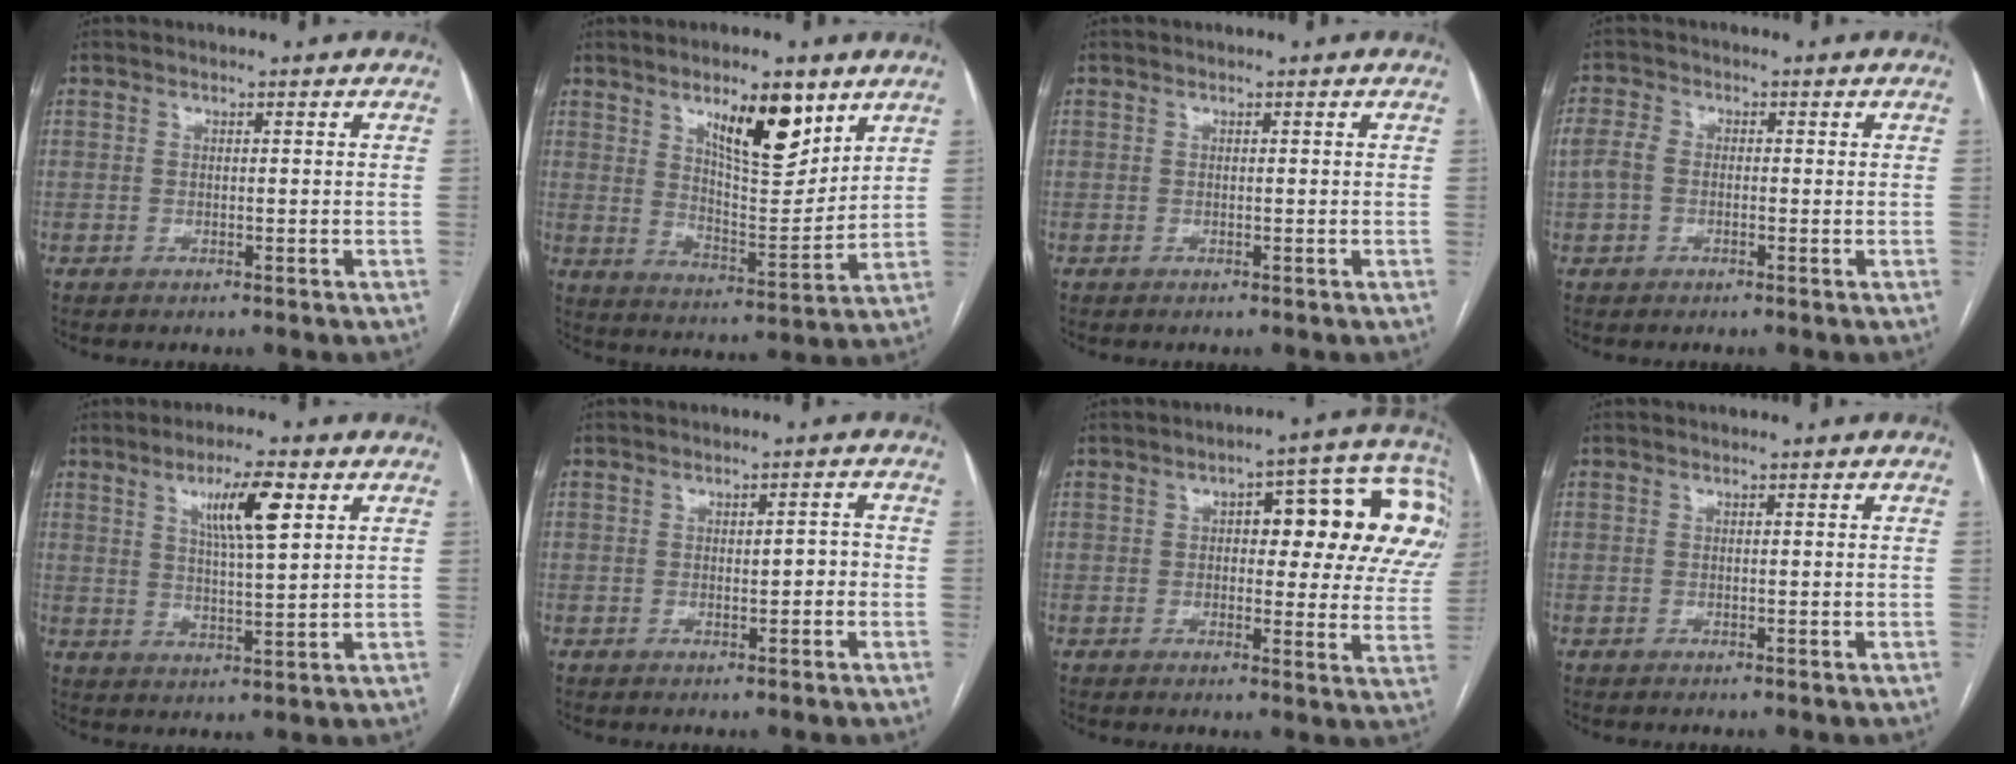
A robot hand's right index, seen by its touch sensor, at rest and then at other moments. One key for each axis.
{"total": 12.0, "fx": 7.0, "fy": 3.5, "fz": 9.1, "tx": -0.144, "ty": -0.006, "tz": 0.121}
{"total": 0.0}
{"total": 3.4, "fx": -0.3, "fy": 2.5, "fz": 2.3, "tx": -0.070, "ty": 0.015, "tz": -0.009}
{"total": 8.1, "fx": 3.7, "fy": 0.9, "fz": 7.1, "tx": -0.124, "ty": 0.001, "tz": 0.063}
{"total": 2.5, "fx": -0.4, "fy": 0.9, "fz": 2.3, "tx": -0.034, "ty": 0.004, "tz": -0.002}
{"total": 17.8, "fx": 4.9, "fy": 6.6, "fz": 15.8, "tx": -0.178, "ty": 0.045, "tz": 0.056}
{"total": 0.0}